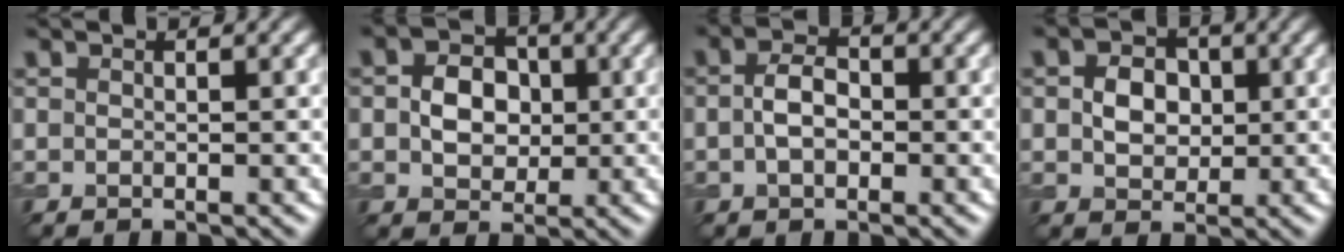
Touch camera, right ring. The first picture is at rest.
{"total": 4.1, "force": [0.2, 3.2, 2.5], "torque": [-0.049, 0.001, -0.002]}
{"total": 2.9, "force": [-0.2, 1.8, 2.2], "torque": [-0.046, 0.002, -0.009]}
{"total": 3.4, "force": [0.3, 2.7, 2.0], "torque": [-0.039, 0.001, 0.001]}